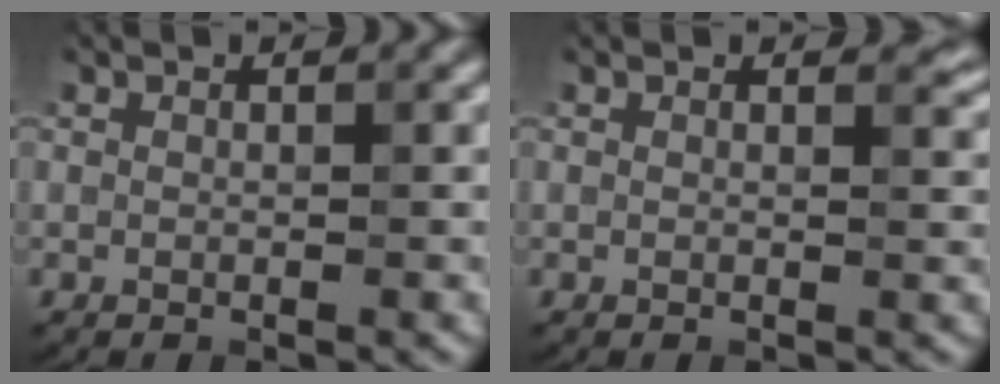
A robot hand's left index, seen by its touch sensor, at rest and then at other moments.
{"total": 1.1, "force": [0.9, 0.3, 0.5], "torque": [-0.005, -0.006, 0.011]}